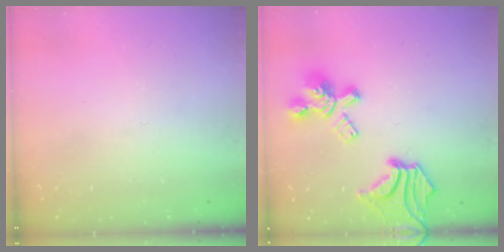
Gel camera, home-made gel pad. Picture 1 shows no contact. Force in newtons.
{"total": 11.2, "press": 10.7, "slide": 3.1}